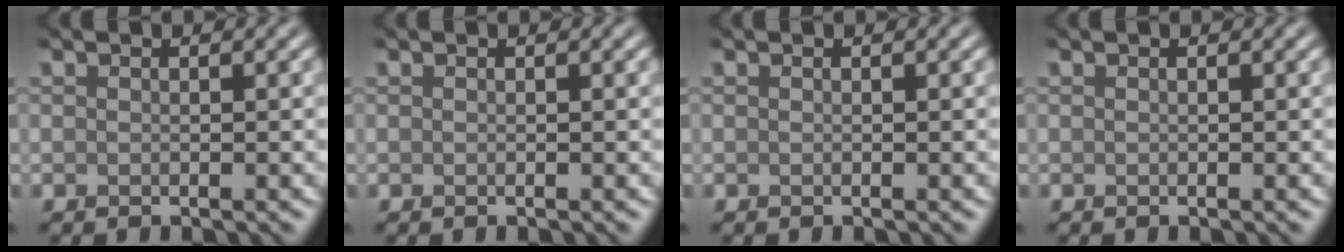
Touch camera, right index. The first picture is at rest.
{"total": 0.0}
{"total": 0.0}
{"total": 0.0}